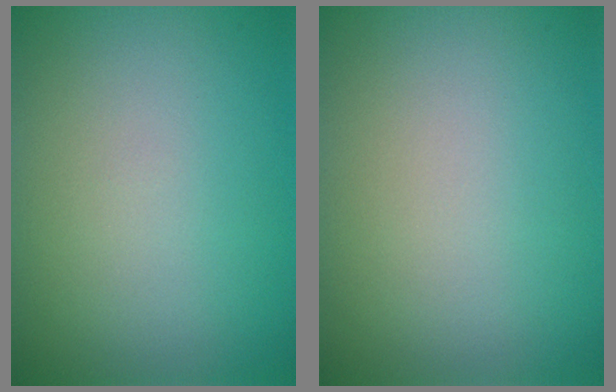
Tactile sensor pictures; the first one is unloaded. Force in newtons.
{"total": 0.0}